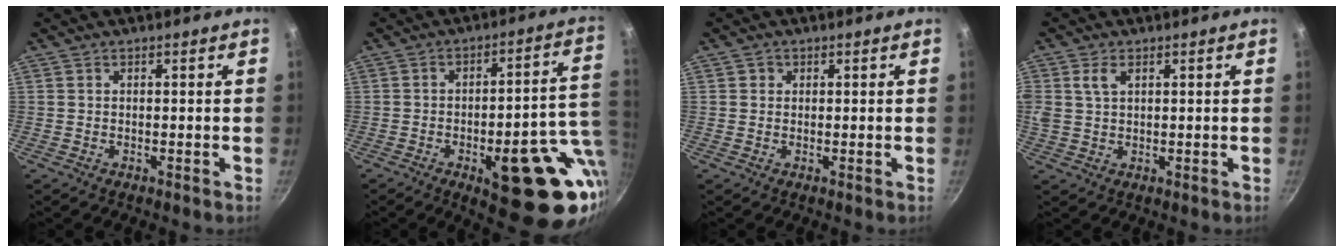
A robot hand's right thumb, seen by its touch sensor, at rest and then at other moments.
{"total": 20.8, "force": [-5.1, 7.2, 18.8], "torque": [-0.192, 0.013, -0.062]}
{"total": 1.2, "force": [0.3, 1.1, 0.2], "torque": [0.002, 0.001, 0.001]}
{"total": 4.3, "force": [1.6, 2.7, 2.8], "torque": [-0.054, 0.002, 0.031]}